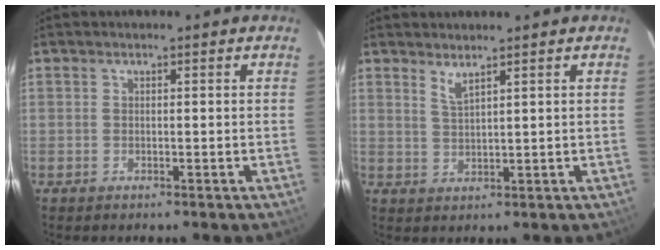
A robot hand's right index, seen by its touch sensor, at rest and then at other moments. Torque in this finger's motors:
{"motor_torque": [0.04, -0.01, 0.07, 0.02]}